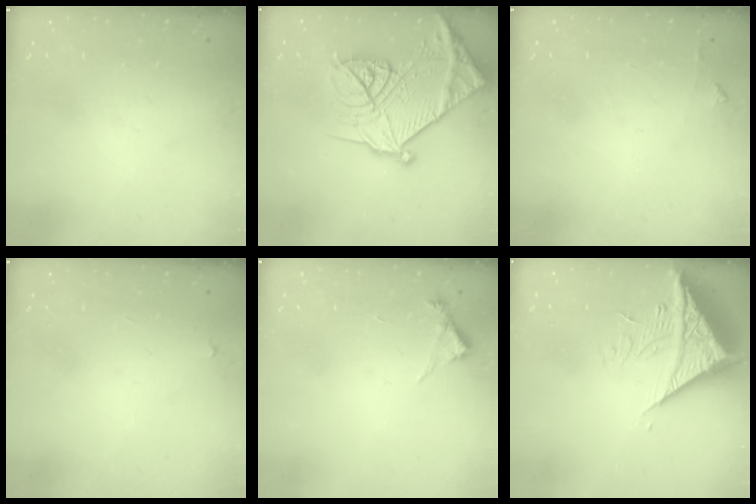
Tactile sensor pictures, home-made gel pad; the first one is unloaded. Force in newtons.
{"total": 30.3, "press": 30.1, "slide": 3.2}
{"total": 3.5, "press": 3.4, "slide": 0.5}
{"total": 2.1, "press": 2.1, "slide": 0.1}
{"total": 5.0, "press": 5.0, "slide": 0.5}
{"total": 11.2, "press": 11.1, "slide": 1.4}